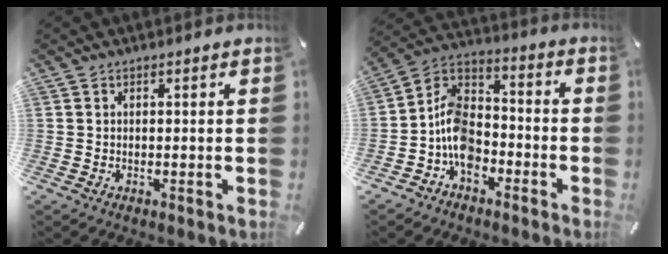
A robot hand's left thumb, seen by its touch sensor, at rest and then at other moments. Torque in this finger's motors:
{"motor_torque": [-0.80, 1.56, 0.74, 0.99, 0.17]}